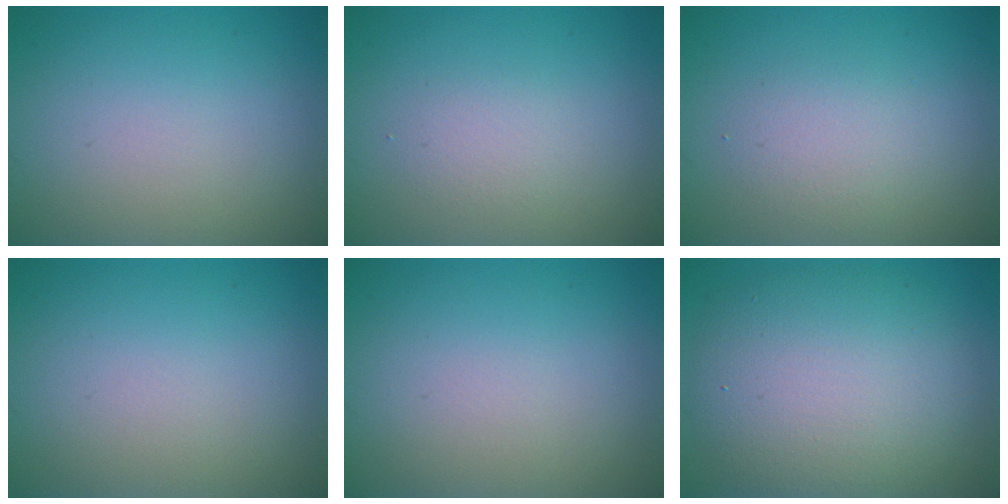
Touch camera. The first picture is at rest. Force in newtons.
{"total": 1.3, "press": 1.3, "slide": 0.0}
{"total": 2.1, "press": 2.1, "slide": 0.1}
{"total": 0.0}
{"total": 0.0}
{"total": 9.3, "press": 9.3, "slide": 0.6}